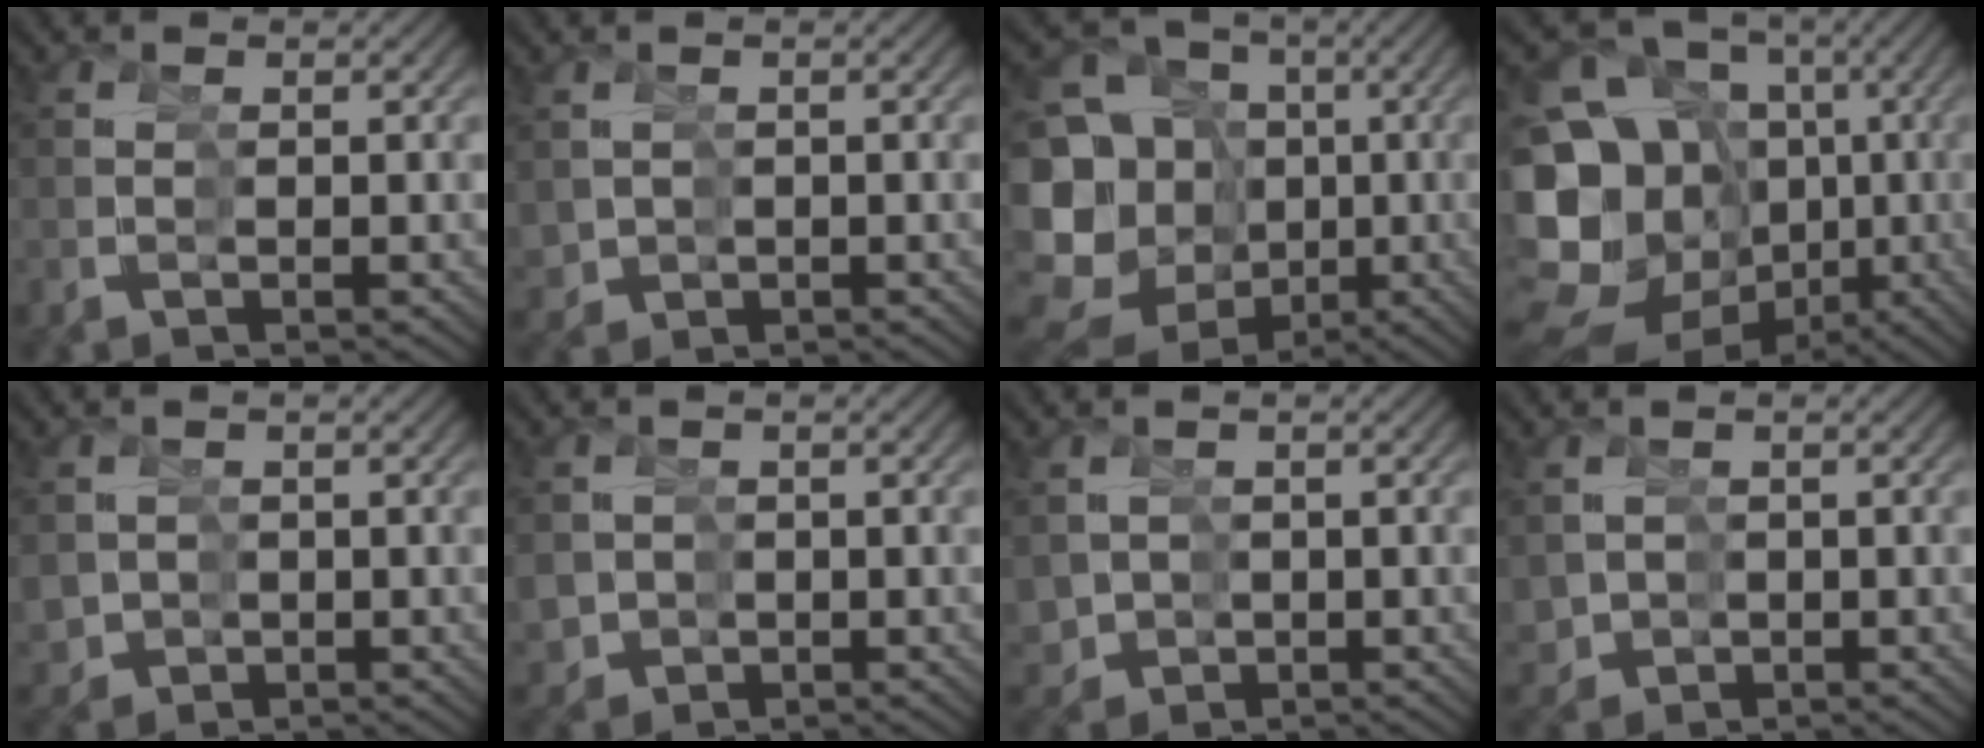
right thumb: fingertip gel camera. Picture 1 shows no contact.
{"total": 2.5, "force": [0.3, 2.4, 0.6], "torque": [-0.021, -0.014, 0.022]}
{"total": 18.3, "force": [0.3, 14.3, 11.5], "torque": [-0.203, -0.016, 0.001]}
{"total": 18.2, "force": [-1.3, 13.4, 12.3], "torque": [-0.241, -0.040, -0.007]}
{"total": 3.7, "force": [0.2, 3.6, 1.0], "torque": [-0.033, -0.021, 0.020]}
{"total": 4.1, "force": [0.1, 4.0, 1.1], "torque": [-0.037, -0.023, 0.020]}
{"total": 4.2, "force": [0.1, 4.0, 1.4], "torque": [-0.046, -0.022, 0.021]}
{"total": 3.5, "force": [0.2, 3.3, 1.1], "torque": [-0.036, -0.019, 0.022]}